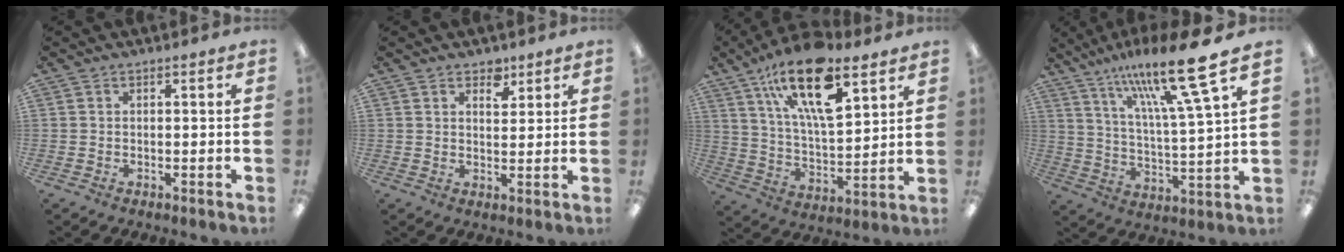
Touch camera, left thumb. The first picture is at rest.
{"total": 4.3, "force": [3.1, 2.5, 1.8], "torque": [-0.002, -0.021, 0.050]}
{"total": 21.8, "force": [12.7, 9.0, 15.3], "torque": [-0.250, -0.060, 0.215]}
{"total": 19.4, "force": [13.2, 2.6, 14.0], "torque": [-0.240, -0.070, 0.204]}